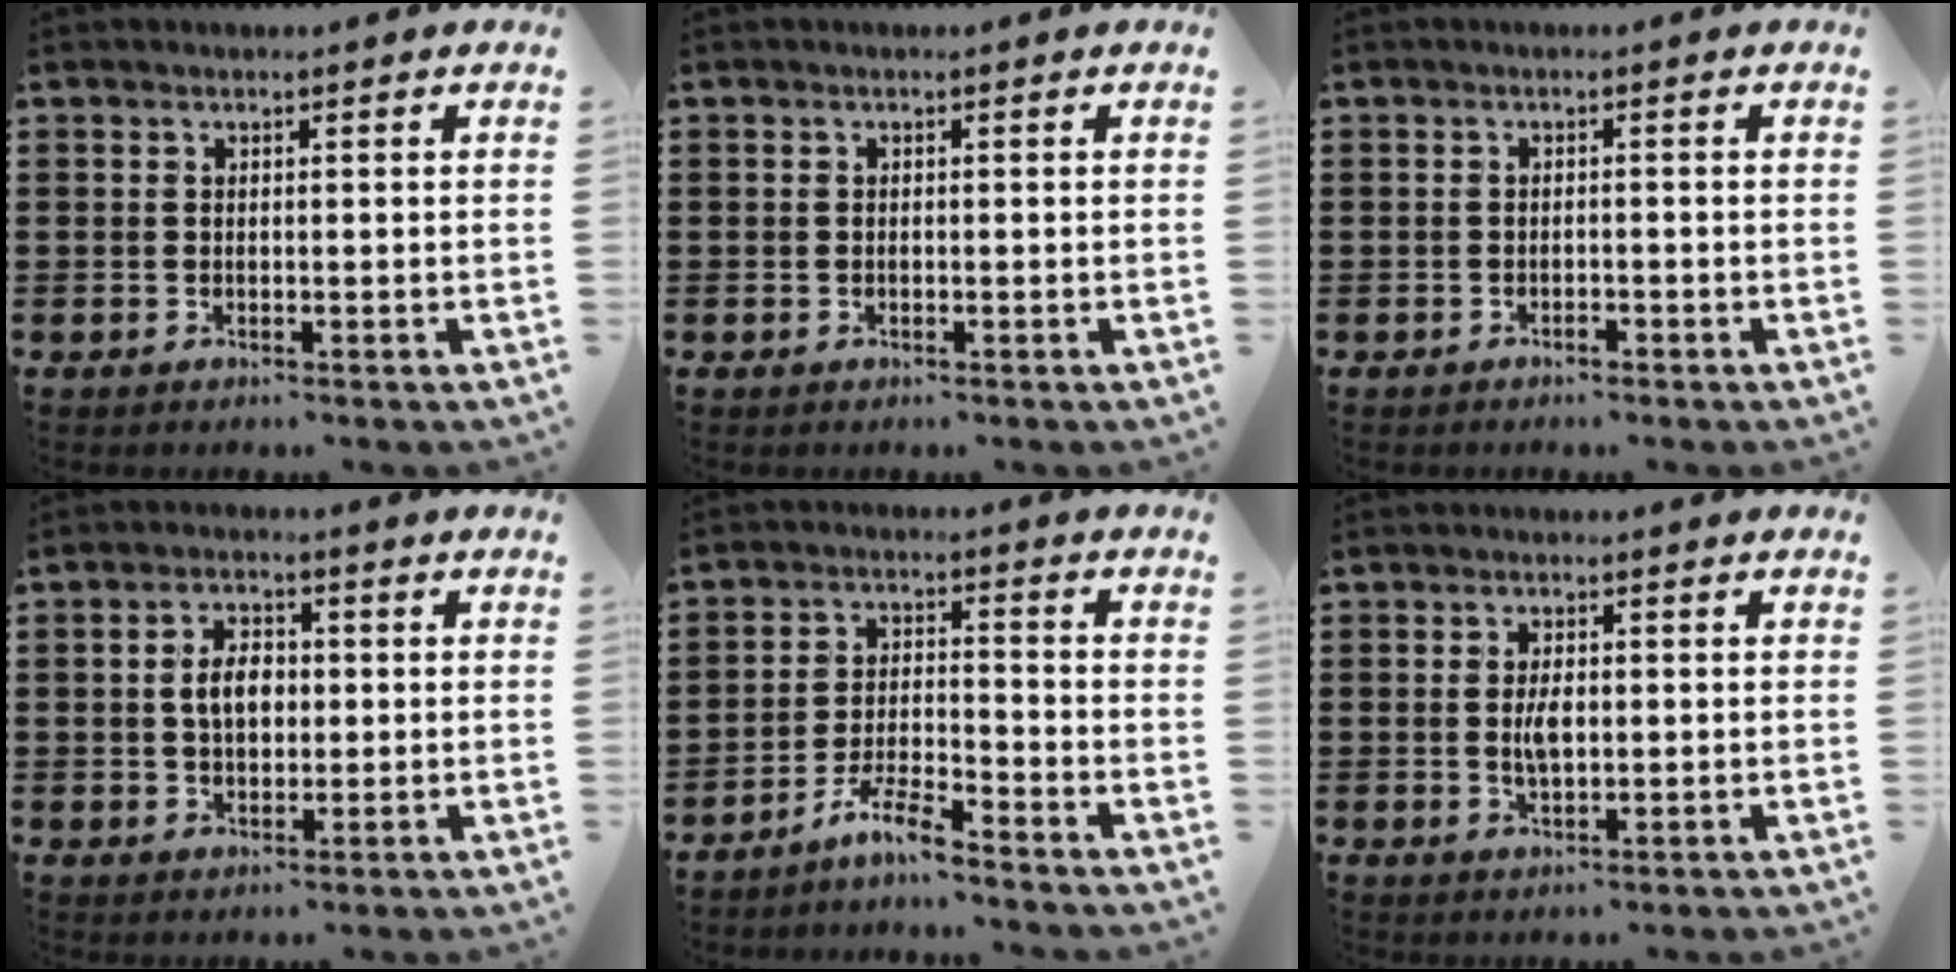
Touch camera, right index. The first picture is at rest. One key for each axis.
{"total": 0.0}
{"total": 1.0, "fx": -1.0, "fy": 0.1, "fz": 0.3, "tx": -0.010, "ty": -0.003, "tz": -0.020}
{"total": 4.7, "fx": 0.2, "fy": 2.9, "fz": 3.7, "tx": -0.068, "ty": 0.010, "tz": -0.002}
{"total": 5.3, "fx": -4.8, "fy": 0.2, "fz": 2.3, "tx": -0.063, "ty": -0.005, "tz": -0.096}
{"total": 3.6, "fx": 0.0, "fy": 1.6, "fz": 3.2, "tx": -0.062, "ty": 0.004, "tz": -0.001}